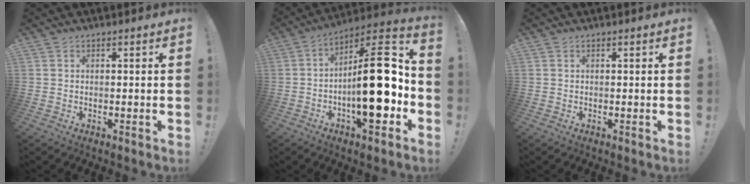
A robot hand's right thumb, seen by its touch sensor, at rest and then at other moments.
{"total": 23.3, "force": [-3.5, 8.2, 21.5], "torque": [-0.325, 0.028, -0.053]}
{"total": 0.0}